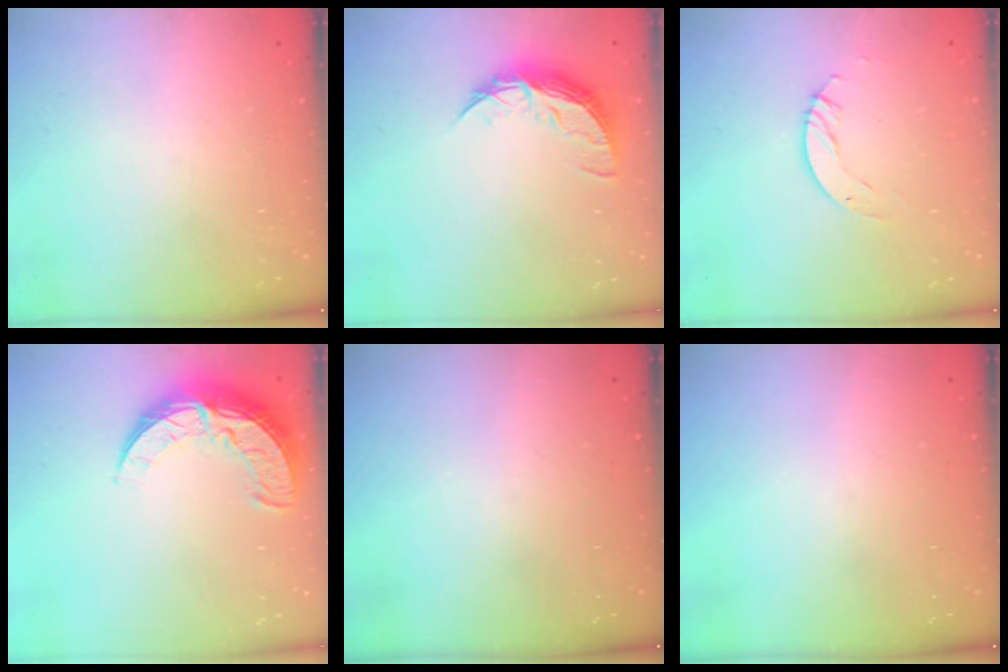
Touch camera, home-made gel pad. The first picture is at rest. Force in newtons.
{"total": 8.7, "press": 8.7, "slide": 0.4}
{"total": 4.0, "press": 4.0, "slide": 0.3}
{"total": 11.4, "press": 11.3, "slide": 0.8}
{"total": 0.0}
{"total": 0.0}